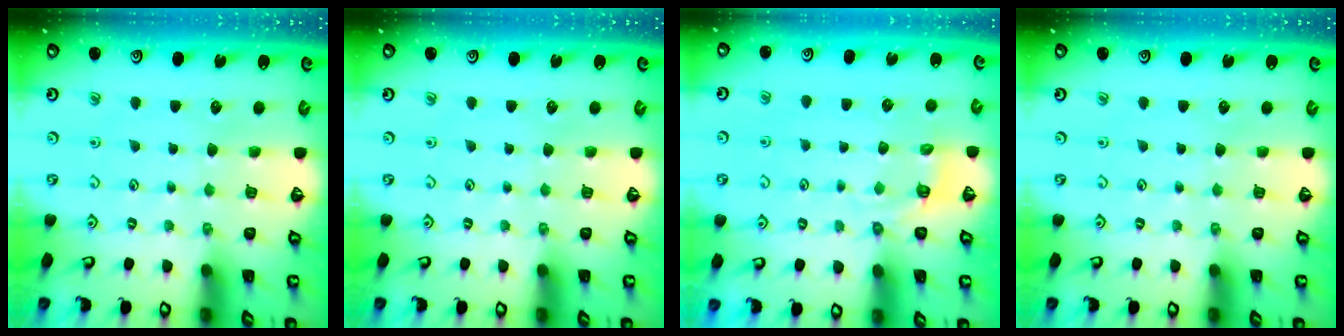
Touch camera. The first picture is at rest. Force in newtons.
{"total": 0.0}
{"total": 2.9, "press": 2.0, "slide": 2.1}
{"total": 0.0}